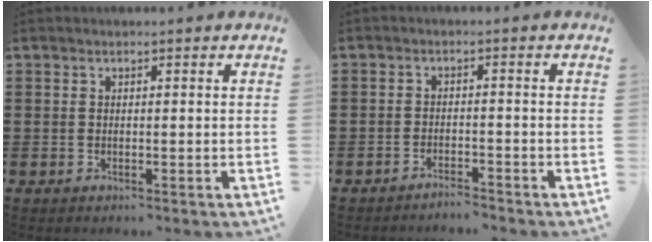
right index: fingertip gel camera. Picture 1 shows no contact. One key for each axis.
{"total": 2.0, "fx": -2.0, "fy": 0.0, "fz": -0.1, "tx": -0.005, "ty": 0.004, "tz": -0.043}